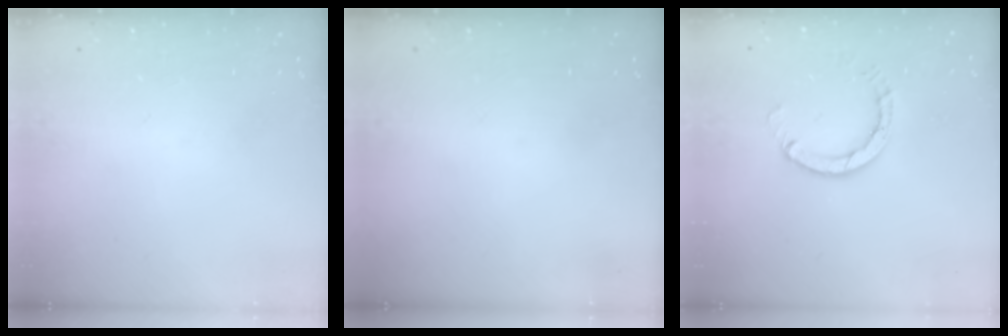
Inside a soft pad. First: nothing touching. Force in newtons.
{"total": 0.0}
{"total": 4.5, "press": 4.5, "slide": 0.3}